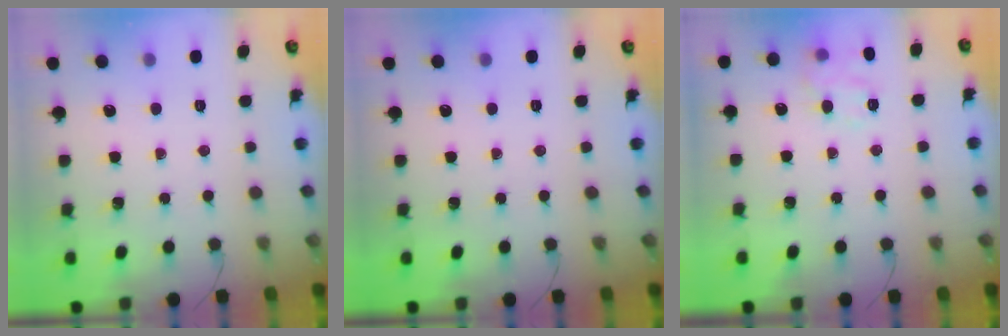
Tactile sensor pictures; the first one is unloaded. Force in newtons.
{"total": 0.0}
{"total": 10.5, "press": 10.3, "slide": 2.0}